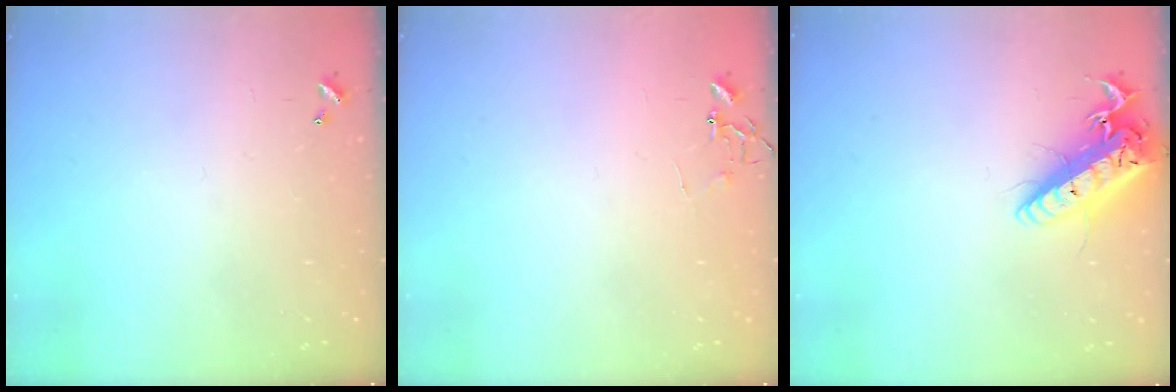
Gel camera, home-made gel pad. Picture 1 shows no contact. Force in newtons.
{"total": 5.5, "press": 5.4, "slide": 0.4}
{"total": 19.7, "press": 19.5, "slide": 2.7}